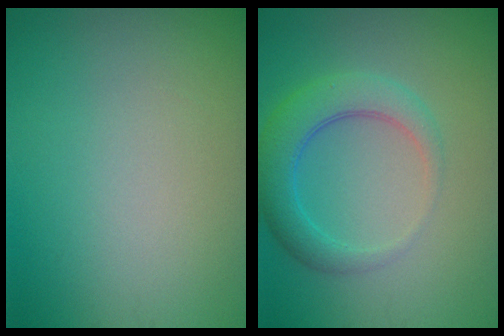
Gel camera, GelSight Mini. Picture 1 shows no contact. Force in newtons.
{"total": 4.3, "press": 4.3, "slide": 0.2}